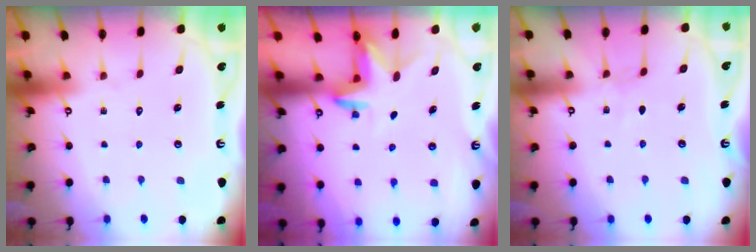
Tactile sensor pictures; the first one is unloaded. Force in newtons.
{"total": 3.3, "press": 3.3, "slide": 0.3}
{"total": 2.9, "press": 2.8, "slide": 0.4}